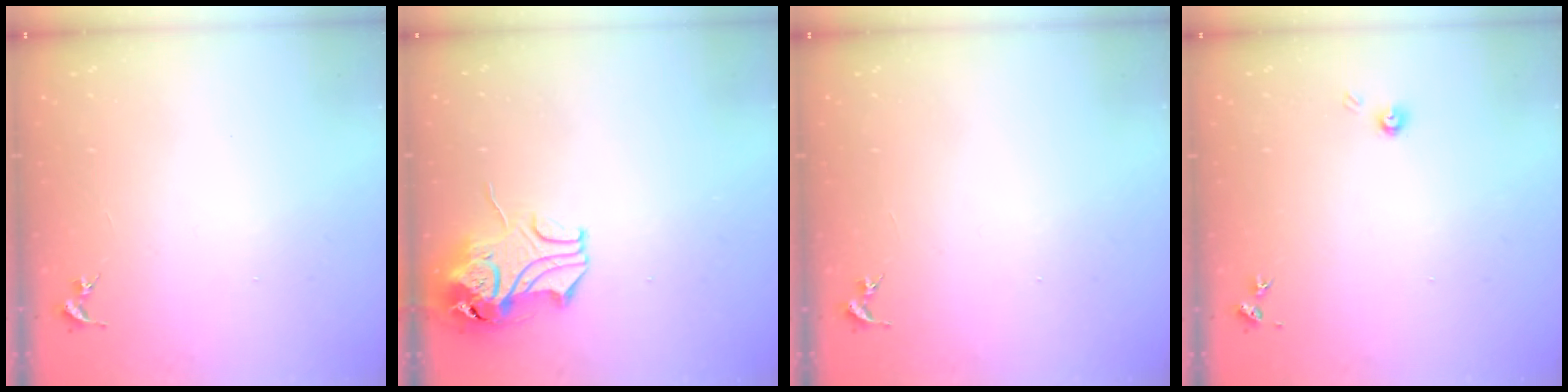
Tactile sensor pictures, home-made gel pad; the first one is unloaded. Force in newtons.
{"total": 10.6, "press": 10.5, "slide": 1.8}
{"total": 0.0}
{"total": 3.3, "press": 3.3, "slide": 0.2}